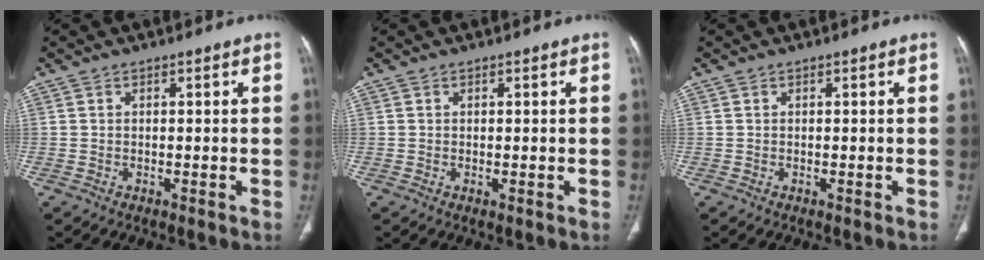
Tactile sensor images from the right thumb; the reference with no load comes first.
{"total": 0.0}
{"total": 0.0}